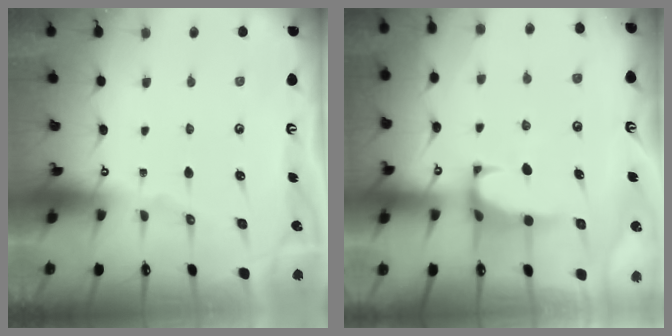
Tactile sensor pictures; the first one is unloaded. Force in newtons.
{"total": 0.7, "press": 0.5, "slide": 0.5}